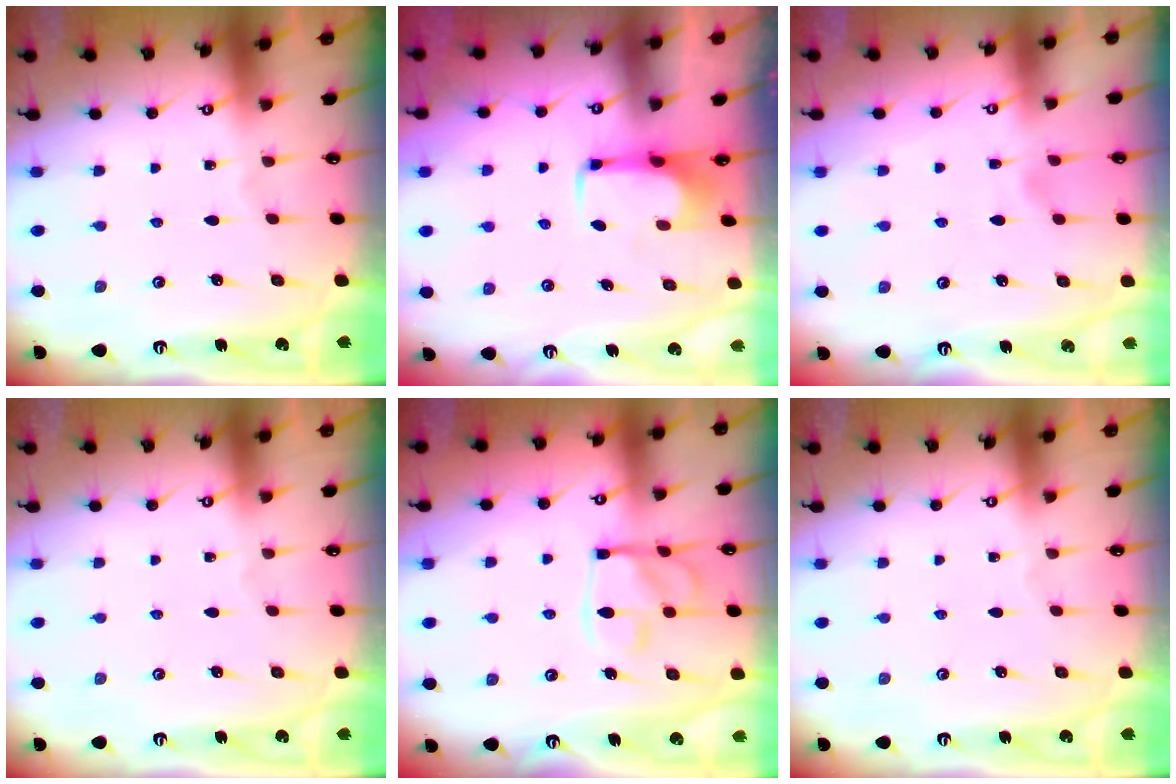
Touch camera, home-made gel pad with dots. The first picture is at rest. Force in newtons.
{"total": 2.1, "press": 2.1, "slide": 0.4}
{"total": 1.1, "press": 0.6, "slide": 1.0}
{"total": 0.0}
{"total": 14.3, "press": 14.2, "slide": 1.6}
{"total": 0.0}